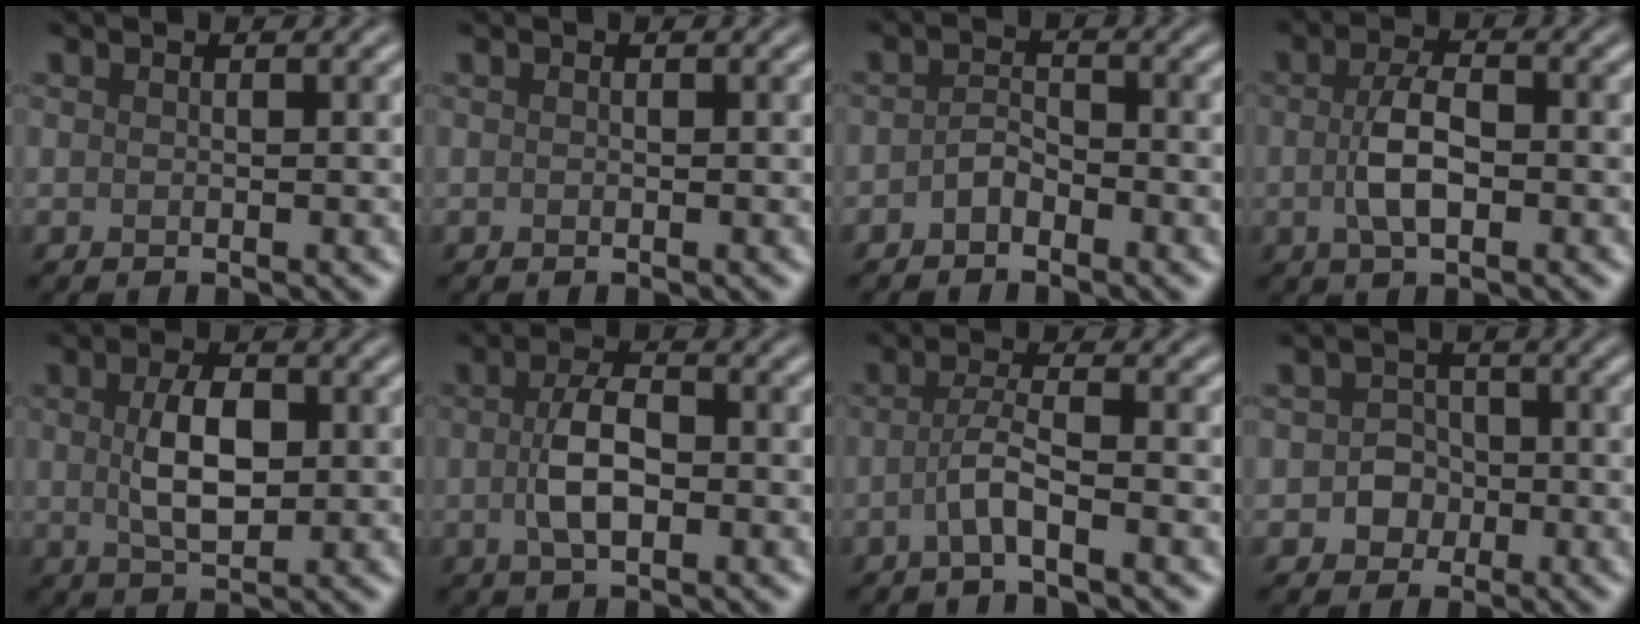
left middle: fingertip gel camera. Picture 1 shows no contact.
{"total": 0.0}
{"total": 1.6, "force": [-1.1, 0.9, 0.9], "torque": [-0.019, 0.007, -0.023]}
{"total": 3.8, "force": [-0.5, 1.7, 3.4], "torque": [-0.069, 0.002, -0.012]}
{"total": 4.7, "force": [0.4, 2.5, 4.0], "torque": [-0.083, 0.002, 0.009]}
{"total": 4.0, "force": [-0.5, 1.9, 3.5], "torque": [-0.072, 0.003, -0.011]}
{"total": 2.7, "force": [-1.2, 0.4, 2.4], "torque": [-0.048, 0.007, -0.030]}
{"total": 2.5, "force": [-0.5, 2.3, 0.8], "torque": [0.004, 0.001, -0.018]}